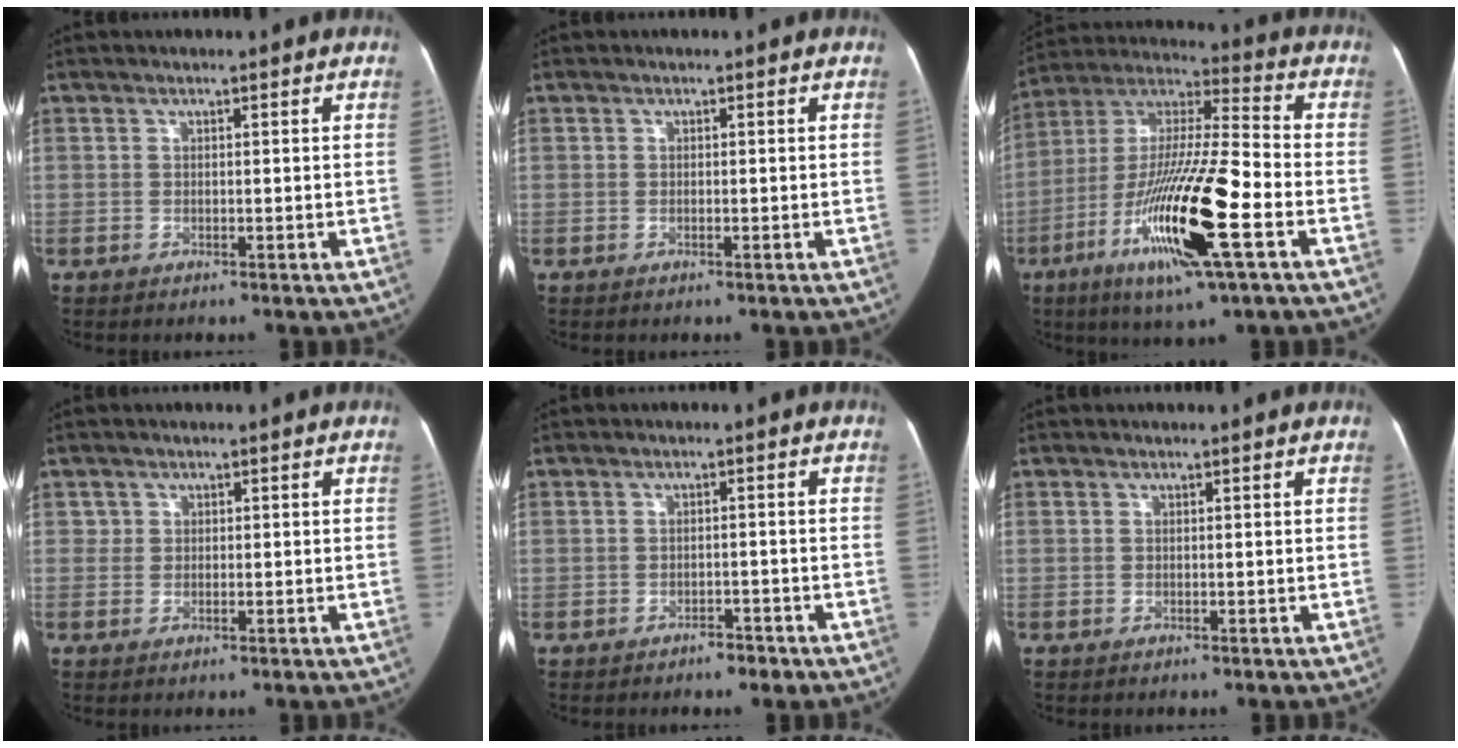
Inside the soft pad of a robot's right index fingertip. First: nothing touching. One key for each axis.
{"total": 0.0}
{"total": 20.5, "fx": -7.4, "fy": 2.1, "fz": 19.0, "tx": -0.372, "ty": -0.024, "tz": -0.136}
{"total": 1.1, "fx": 0.3, "fy": 1.0, "fz": -0.3, "tx": 0.020, "ty": -0.004, "tz": -0.004}
{"total": 2.1, "fx": -1.6, "fy": 1.2, "fz": 0.6, "tx": -0.008, "ty": 0.008, "tz": -0.017}
{"total": 0.0}